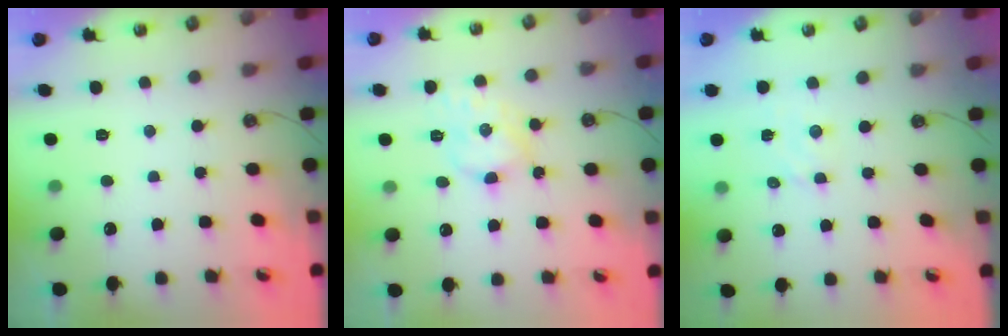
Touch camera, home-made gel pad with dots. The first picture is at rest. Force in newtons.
{"total": 8.7, "press": 8.7, "slide": 0.2}
{"total": 1.8, "press": 1.8, "slide": 0.3}